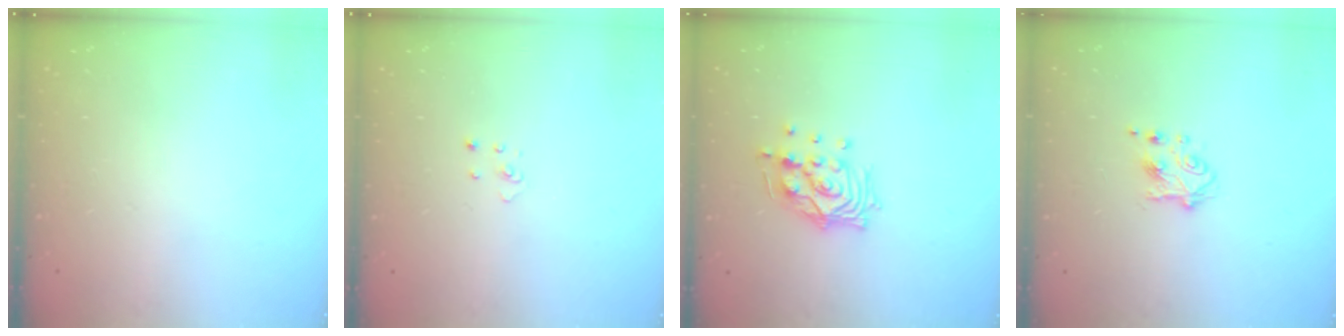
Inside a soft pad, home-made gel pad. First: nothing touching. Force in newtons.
{"total": 2.2, "press": 2.2, "slide": 0.2}
{"total": 12.8, "press": 12.7, "slide": 1.6}
{"total": 5.3, "press": 5.2, "slide": 0.8}